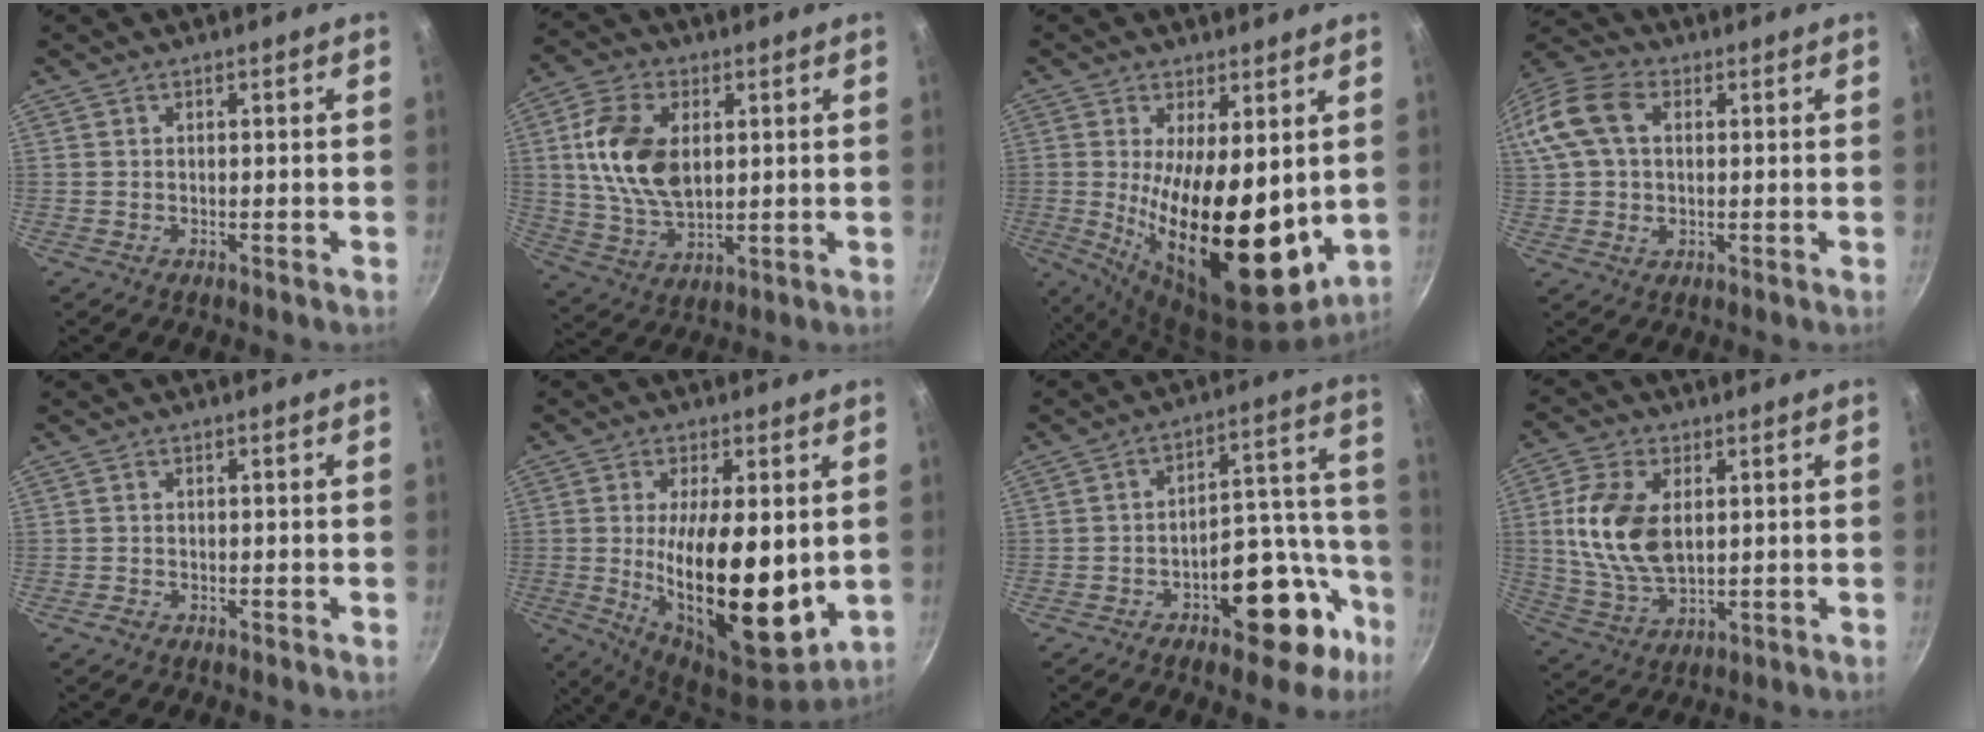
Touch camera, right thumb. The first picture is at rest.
{"total": 14.3, "force": [2.7, 8.8, 11.0], "torque": [-0.196, -0.009, 0.055]}
{"total": 21.1, "force": [0.7, 8.8, 19.2], "torque": [-0.285, -0.043, 0.027]}
{"total": 15.4, "force": [3.6, 10.3, 10.8], "torque": [-0.231, 0.028, 0.055]}
{"total": 1.0, "force": [-0.8, 0.6, 0.3], "torque": [-0.007, 0.004, -0.014]}
{"total": 19.4, "force": [-0.1, 7.6, 17.9], "torque": [-0.280, -0.030, 0.008]}
{"total": 16.9, "force": [-8.3, 8.9, 11.8], "torque": [-0.096, 0.084, -0.107]}
{"total": 13.5, "force": [2.2, 8.0, 10.7], "torque": [-0.200, -0.011, 0.047]}